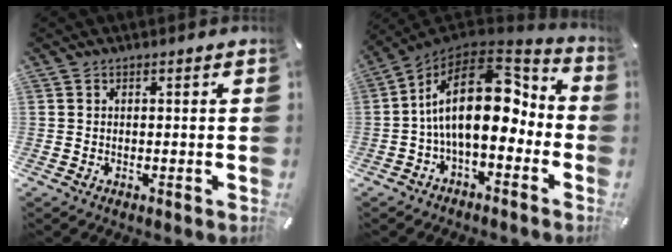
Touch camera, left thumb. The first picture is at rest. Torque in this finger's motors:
{"motor_torque": [0.51, 1.69, 1.18, -0.45, 0.71]}